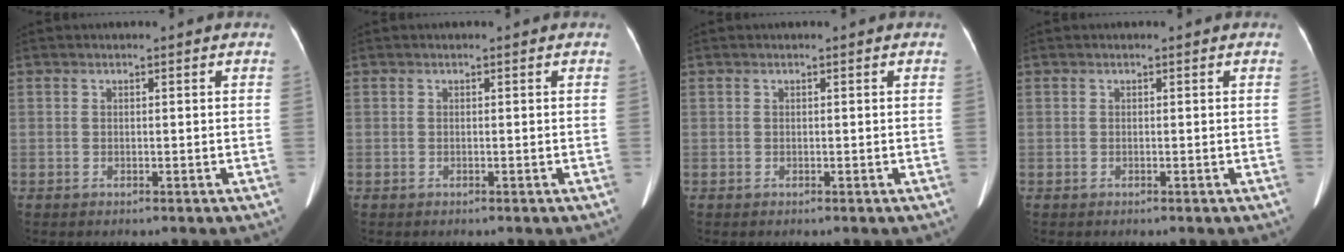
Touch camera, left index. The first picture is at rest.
{"total": 0.0}
{"total": 0.0}
{"total": 0.0}